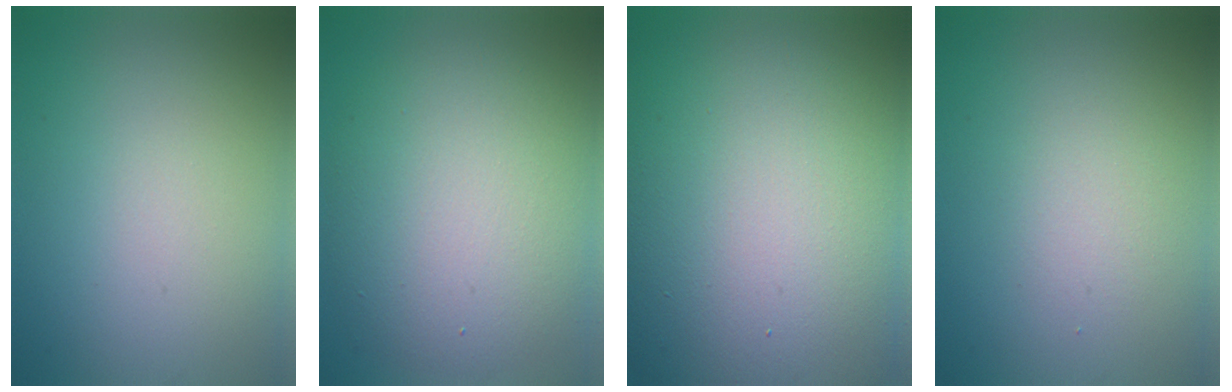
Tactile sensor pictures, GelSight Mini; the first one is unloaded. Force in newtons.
{"total": 9.5, "press": 9.4, "slide": 0.5}
{"total": 23.7, "press": 23.6, "slide": 1.3}
{"total": 1.6, "press": 1.6, "slide": 0.1}